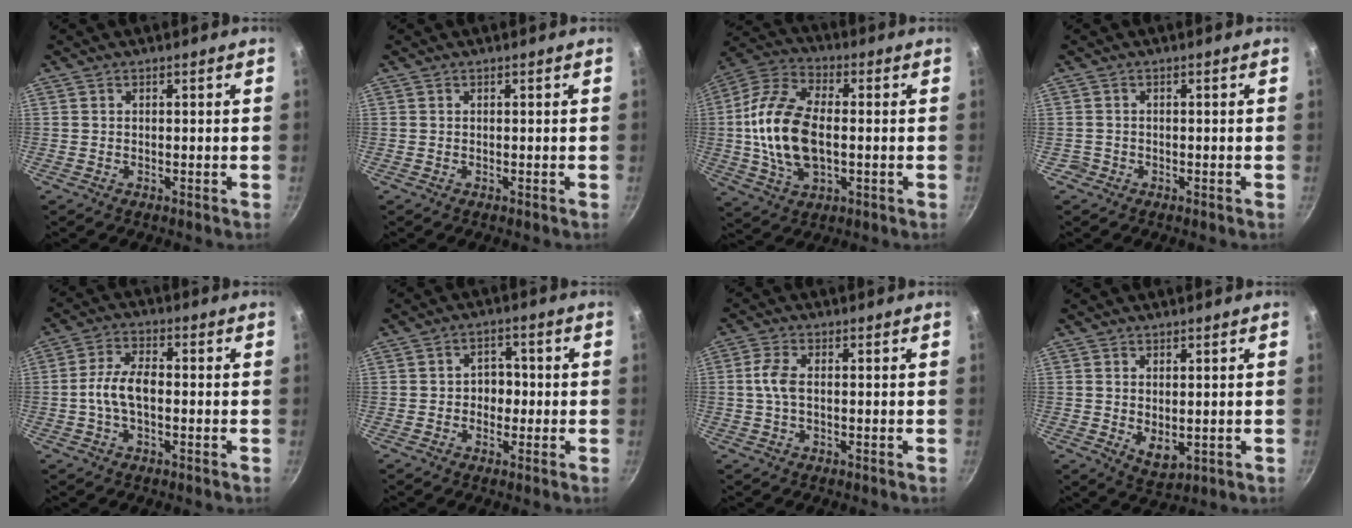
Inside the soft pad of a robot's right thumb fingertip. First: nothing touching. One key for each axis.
{"total": 0.0}
{"total": 17.1, "fx": -0.5, "fy": 9.6, "fz": 14.1, "tx": -0.270, "ty": 0.021, "tz": -0.019}
{"total": 1.2, "fx": -0.6, "fy": 1.0, "fz": 0.0, "tx": 0.005, "ty": 0.010, "tz": -0.008}
{"total": 7.1, "fx": -0.9, "fy": 3.7, "fz": 6.0, "tx": -0.113, "ty": 0.024, "tz": -0.025}
{"total": 4.3, "fx": -0.6, "fy": 3.6, "fz": 2.4, "tx": 0.003, "ty": 0.011, "tz": -0.012}
{"total": 4.1, "fx": 0.0, "fy": 2.1, "fz": 3.6, "tx": -0.085, "ty": 0.009, "tz": -0.005}
{"total": 4.9, "fx": 0.2, "fy": 2.9, "fz": 3.9, "tx": -0.058, "ty": -0.017, "tz": 0.013}